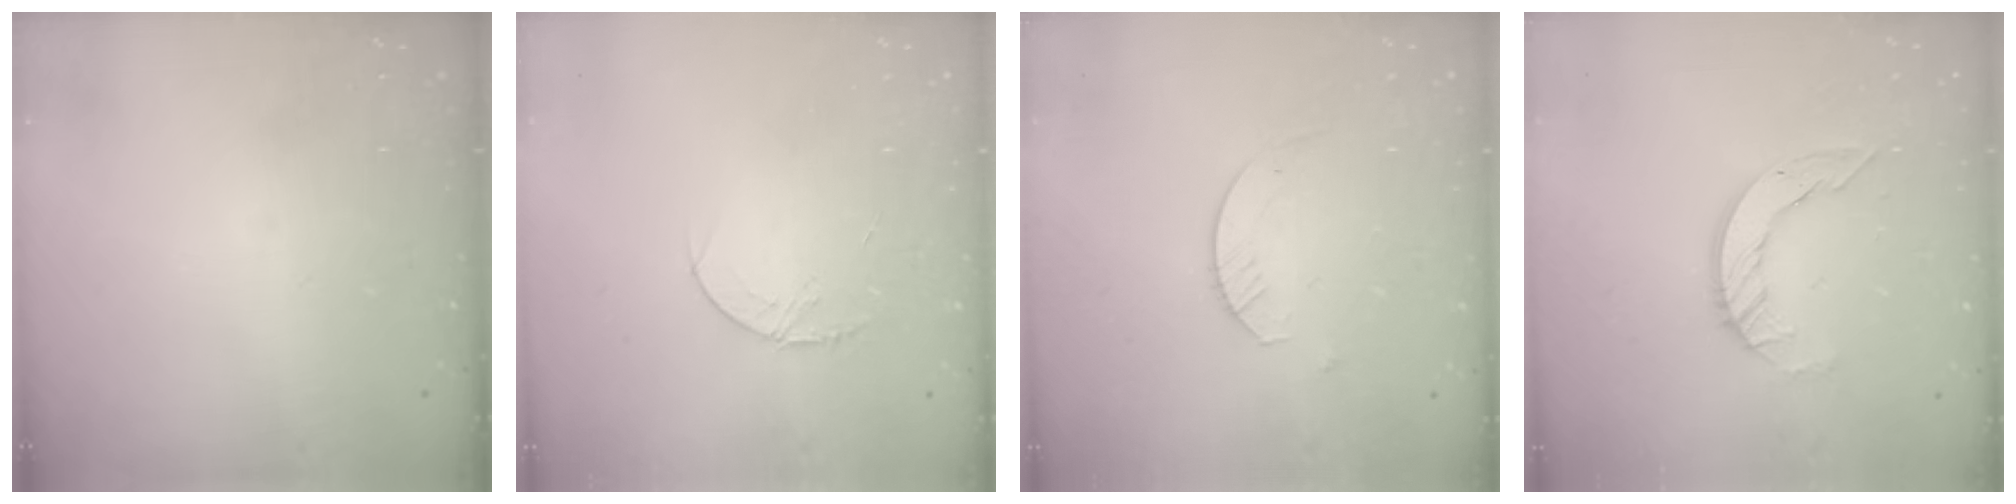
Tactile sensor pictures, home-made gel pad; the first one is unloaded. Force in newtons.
{"total": 4.0, "press": 3.9, "slide": 0.5}
{"total": 4.5, "press": 4.5, "slide": 0.5}
{"total": 8.3, "press": 8.3, "slide": 0.7}